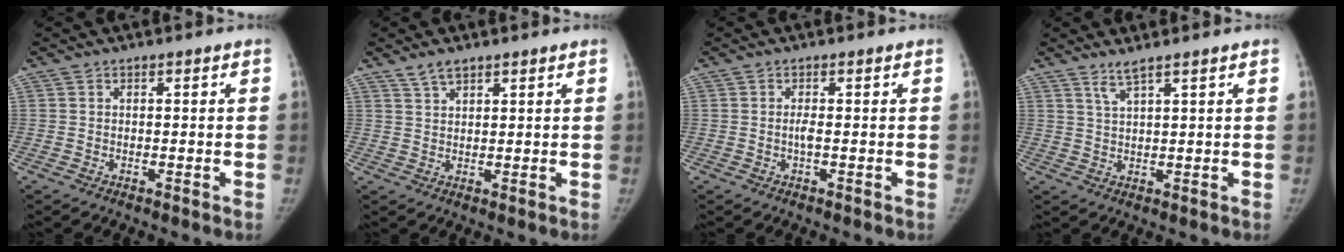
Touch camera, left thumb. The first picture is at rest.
{"total": 3.1, "force": [2.5, 1.1, 1.5], "torque": [-0.025, -0.008, 0.049]}
{"total": 1.1, "force": [-0.2, 0.0, 1.1], "torque": [-0.029, -0.002, -0.003]}
{"total": 3.0, "force": [2.3, -0.1, 1.9], "torque": [-0.043, -0.017, 0.050]}